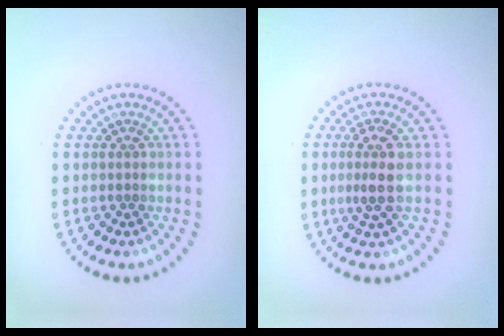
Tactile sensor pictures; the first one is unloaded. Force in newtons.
{"total": 2.6, "press": 2.4, "slide": 1.2}